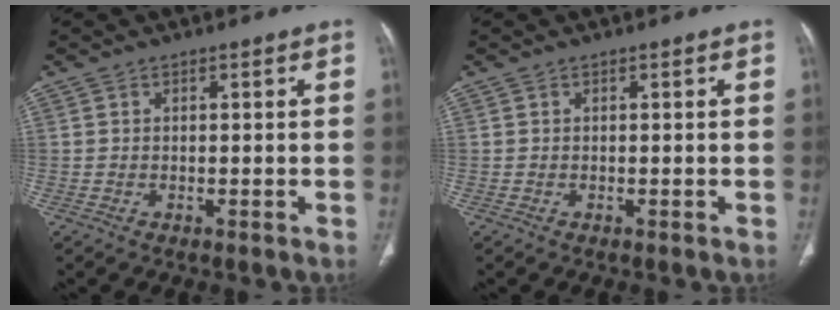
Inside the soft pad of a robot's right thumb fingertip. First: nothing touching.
{"total": 0.0}